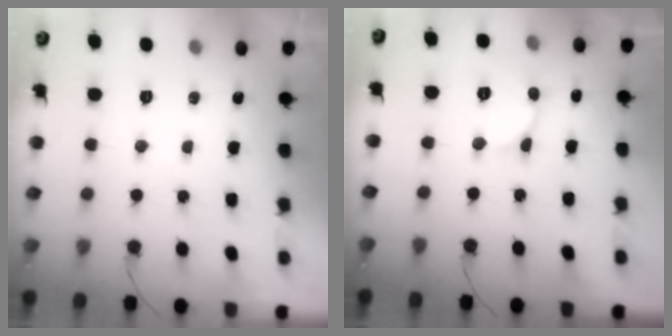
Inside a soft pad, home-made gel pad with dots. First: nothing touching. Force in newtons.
{"total": 2.6, "press": 2.6, "slide": 0.2}